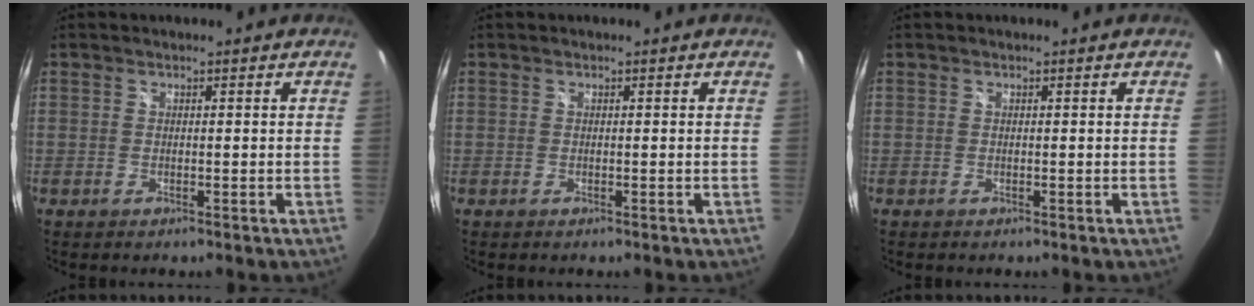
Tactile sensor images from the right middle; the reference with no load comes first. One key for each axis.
{"total": 0.0}
{"total": 0.0}